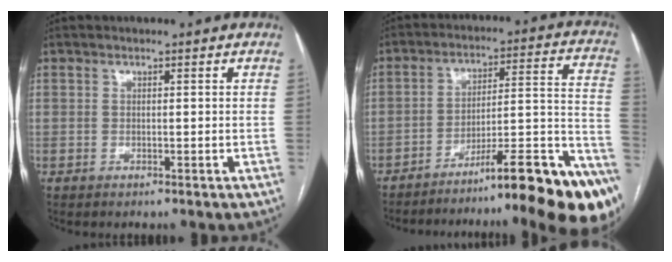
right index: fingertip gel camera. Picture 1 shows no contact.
{"total": 22.9, "force": [-17.2, 1.2, 15.1], "torque": [-0.115, 0.034, -0.247]}